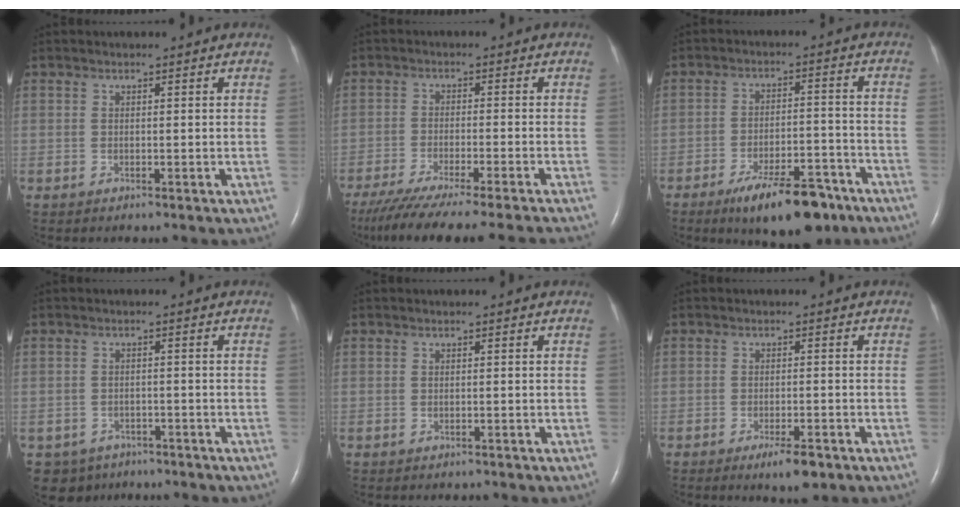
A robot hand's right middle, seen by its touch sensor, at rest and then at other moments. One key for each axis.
{"total": 16.6, "fx": -14.5, "fy": -0.9, "fz": 7.9, "tx": -0.118, "ty": -0.058, "tz": -0.219}
{"total": 12.1, "fx": -8.5, "fy": 3.6, "fz": 7.8, "tx": -0.116, "ty": -0.002, "tz": -0.132}
{"total": 5.2, "fx": -3.8, "fy": 3.5, "fz": 0.1, "tx": -0.001, "ty": 0.007, "tz": -0.053}
{"total": 0.6, "fx": -0.5, "fy": 0.2, "fz": 0.0, "tx": -0.008, "ty": 0.000, "tz": -0.008}
{"total": 4.0, "fx": -2.6, "fy": 0.9, "fz": 3.0, "tx": -0.050, "ty": -0.004, "tz": -0.036}